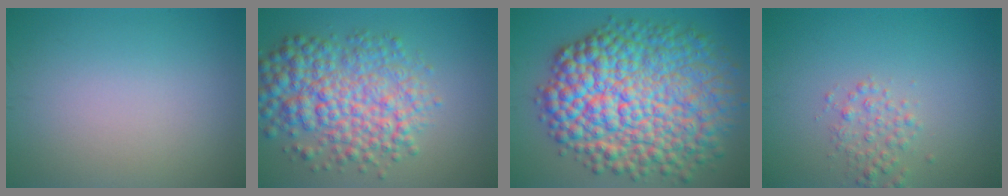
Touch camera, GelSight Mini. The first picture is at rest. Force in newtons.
{"total": 7.8, "press": 7.8, "slide": 0.1}
{"total": 14.6, "press": 14.6, "slide": 0.1}
{"total": 2.0, "press": 2.0, "slide": 0.1}